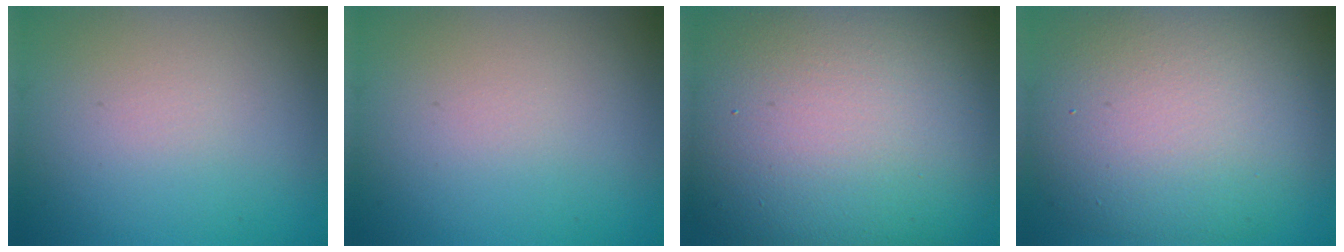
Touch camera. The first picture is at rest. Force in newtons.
{"total": 0.0}
{"total": 18.6, "press": 18.6, "slide": 0.9}
{"total": 11.7, "press": 11.7, "slide": 0.7}